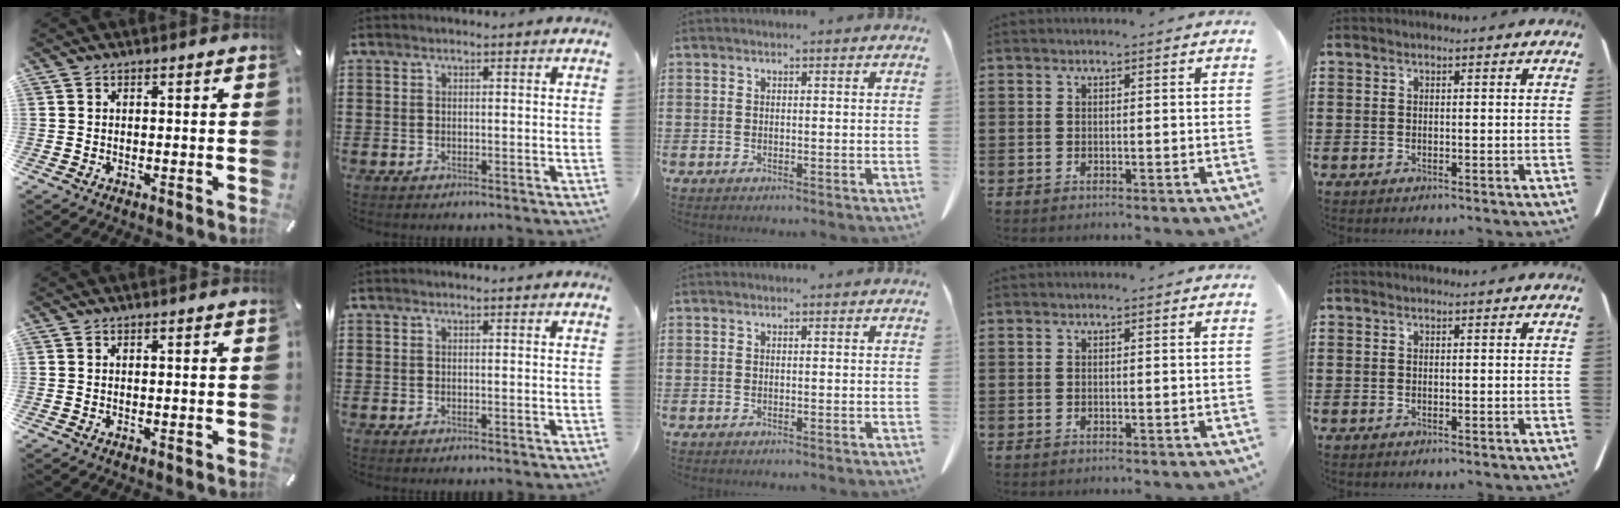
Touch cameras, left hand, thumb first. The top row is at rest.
{}